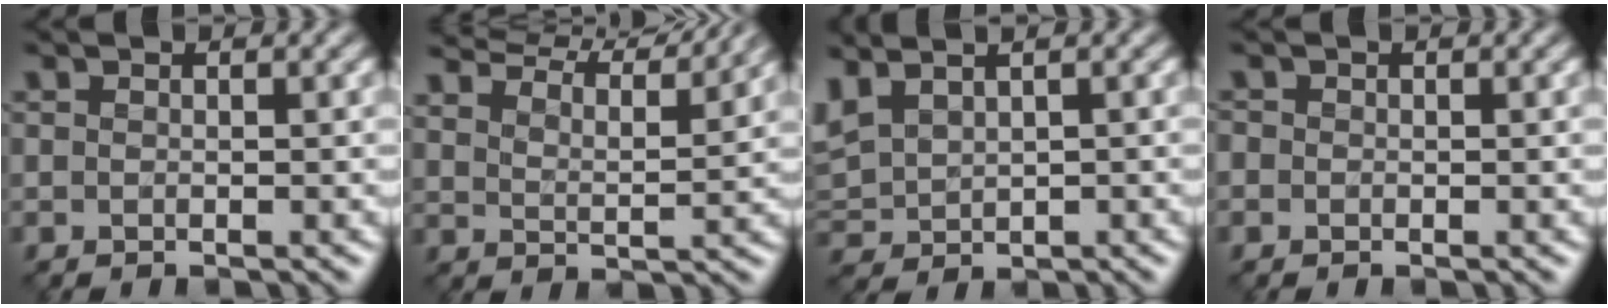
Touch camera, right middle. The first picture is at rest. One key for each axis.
{"total": 9.8, "fx": 9.0, "fy": 1.9, "fz": 3.3, "tx": -0.059, "ty": 0.004, "tz": 0.121}
{"total": 3.4, "fx": 2.1, "fy": 2.0, "fz": 1.7, "tx": -0.058, "ty": 0.009, "tz": 0.048}
{"total": 0.8, "fx": -0.1, "fy": 0.8, "fz": 0.2, "tx": -0.001, "ty": -0.001, "tz": -0.001}